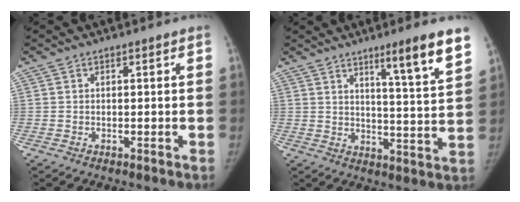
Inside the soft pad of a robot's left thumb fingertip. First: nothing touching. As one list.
[{"total": 11.3, "force": [7.2, 0.4, 8.7], "torque": [-0.116, -0.046, 0.105]}]